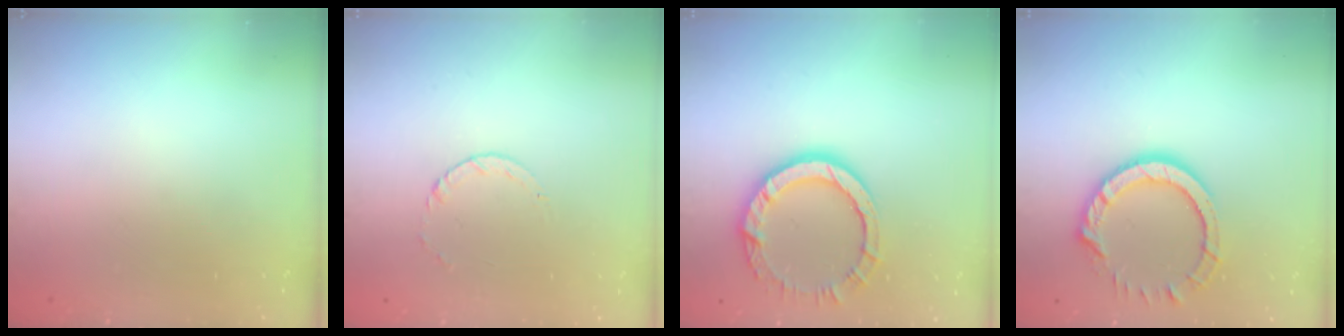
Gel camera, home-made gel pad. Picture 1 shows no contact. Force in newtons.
{"total": 2.4, "press": 2.4, "slide": 0.3}
{"total": 10.6, "press": 10.5, "slide": 1.1}
{"total": 10.8, "press": 10.8, "slide": 1.2}